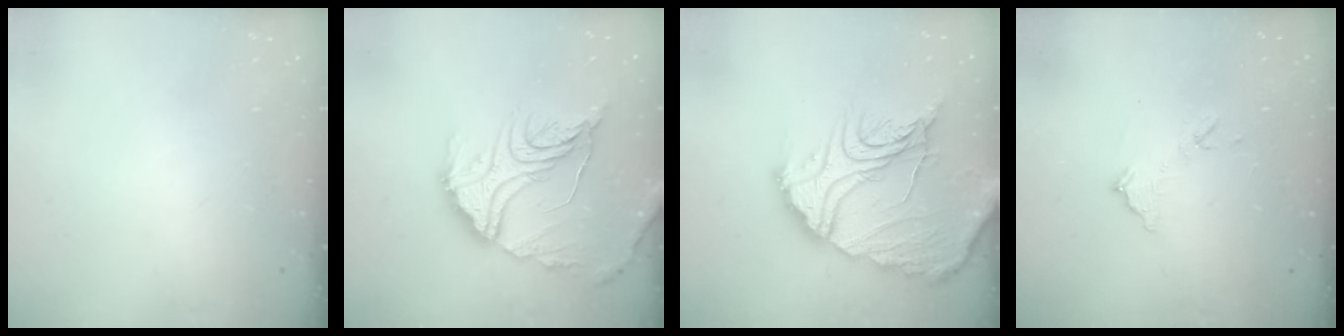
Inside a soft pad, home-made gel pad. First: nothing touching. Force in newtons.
{"total": 19.7, "press": 19.7, "slide": 1.6}
{"total": 22.0, "press": 21.9, "slide": 2.1}
{"total": 8.1, "press": 8.1, "slide": 0.3}